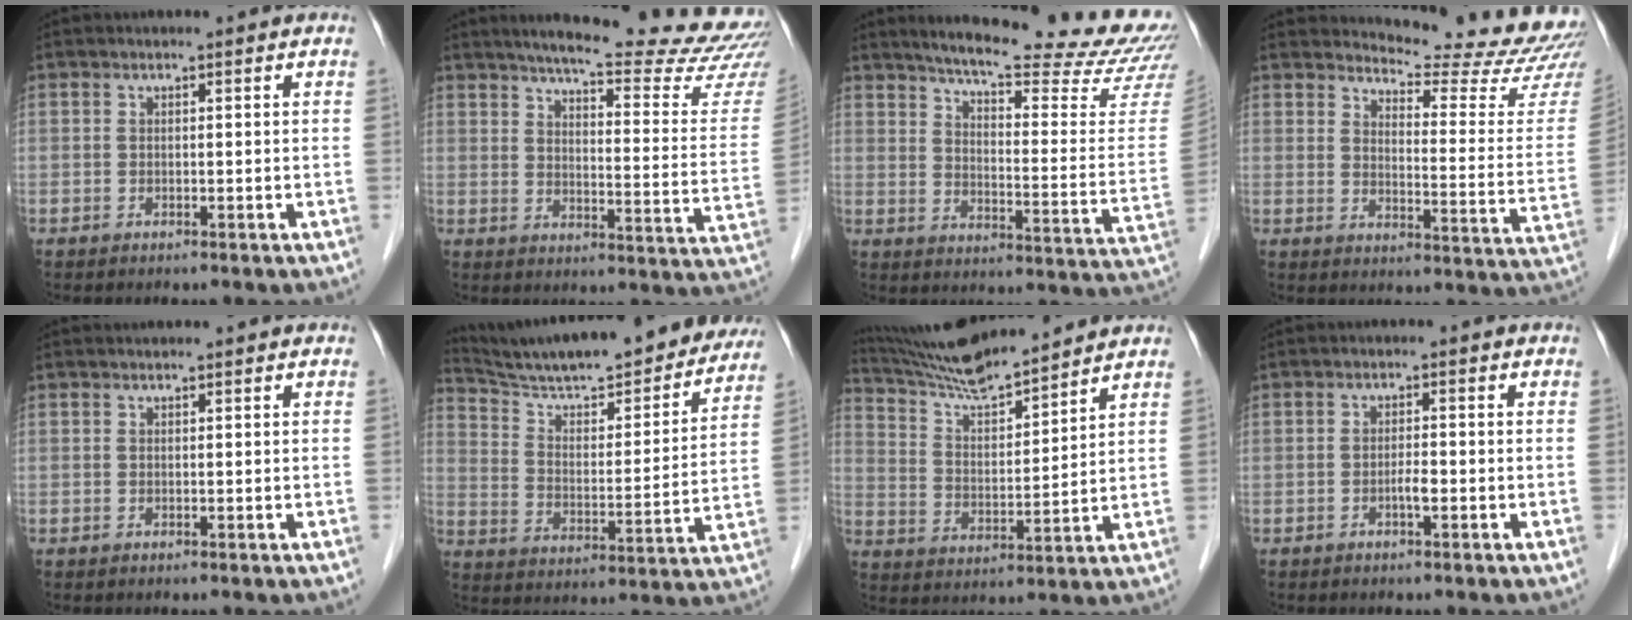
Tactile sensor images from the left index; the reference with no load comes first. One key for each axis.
{"total": 24.7, "fx": 22.5, "fy": 0.7, "fz": 10.2, "tx": -0.141, "ty": -0.100, "tz": 0.267}
{"total": 24.2, "fx": 21.9, "fy": 0.5, "fz": 10.4, "tx": -0.150, "ty": -0.093, "tz": 0.273}
{"total": 18.6, "fx": 18.2, "fy": -0.1, "fz": 3.6, "tx": -0.048, "ty": -0.139, "tz": 0.203}
{"total": 0.8, "fx": 0.8, "fy": 0.0, "fz": 0.3, "tx": -0.006, "ty": 0.014, "tz": 0.017}
{"total": 26.9, "fx": 24.1, "fy": 4.2, "fz": 11.1, "tx": -0.177, "ty": -0.031, "tz": 0.333}
{"total": 13.8, "fx": 12.9, "fy": 0.6, "fz": 4.9, "tx": -0.097, "ty": 0.014, "tz": 0.232}
{"total": 1.5, "fx": -0.6, "fy": 0.1, "fz": 1.4, "tx": -0.025, "ty": 0.001, "tz": -0.012}